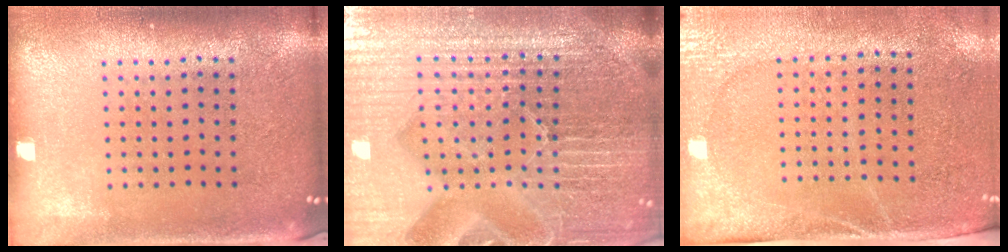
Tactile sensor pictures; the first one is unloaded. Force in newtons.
{"total": 6.7, "press": 5.8, "slide": 3.3}
{"total": 2.7, "press": 2.3, "slide": 1.5}